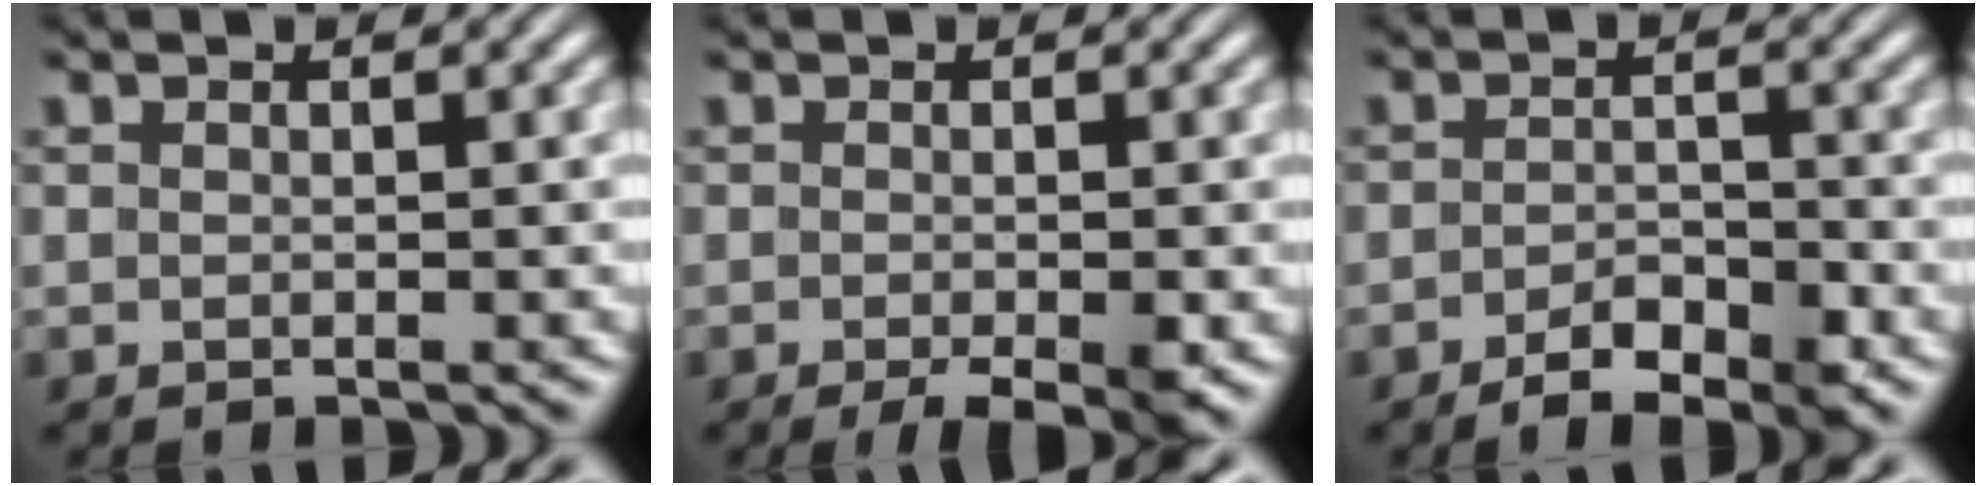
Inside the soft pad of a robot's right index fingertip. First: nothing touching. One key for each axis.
{"total": 3.0, "fx": -1.8, "fy": 1.0, "fz": 2.2, "tx": -0.029, "ty": -0.010, "tz": -0.027}
{"total": 3.7, "fx": -2.7, "fy": 1.5, "fz": 2.0, "tx": -0.025, "ty": -0.002, "tz": -0.052}